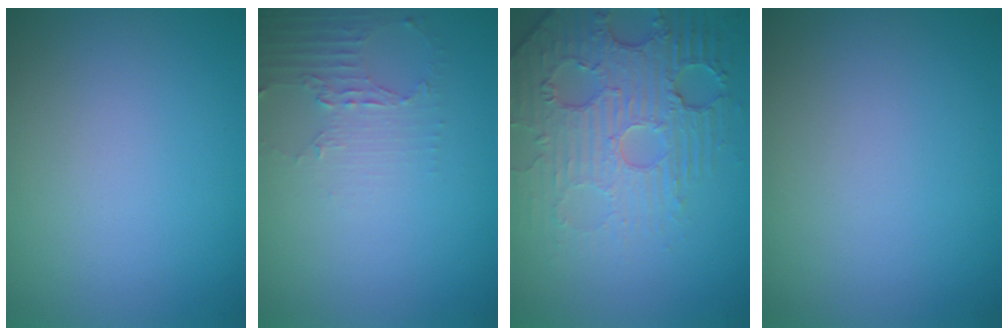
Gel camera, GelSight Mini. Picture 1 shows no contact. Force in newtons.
{"total": 2.3, "press": 1.6, "slide": 1.6}
{"total": 5.4, "press": 4.9, "slide": 2.4}
{"total": 0.0}